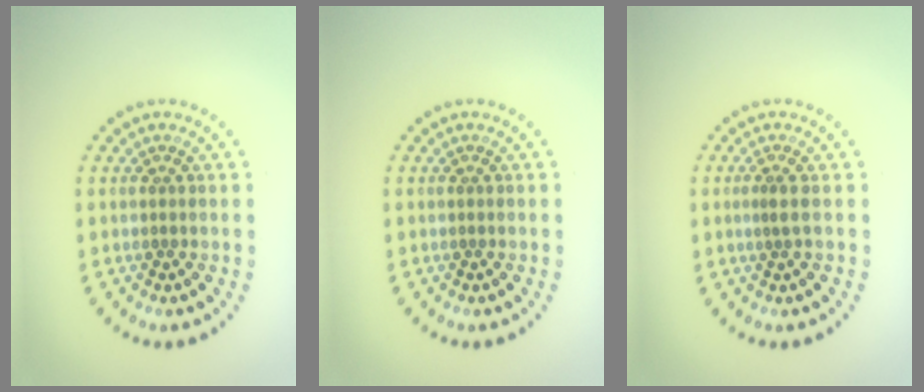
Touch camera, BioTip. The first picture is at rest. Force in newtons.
{"total": 0.0}
{"total": 0.8, "press": 0.5, "slide": 0.6}